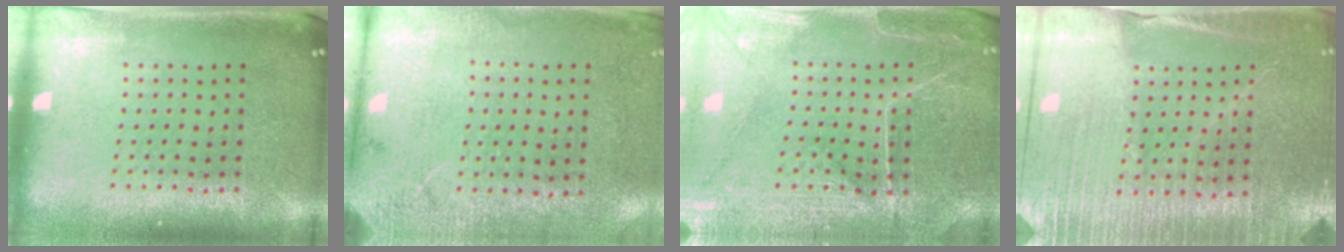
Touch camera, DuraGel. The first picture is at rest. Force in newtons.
{"total": 2.6, "press": 2.1, "slide": 1.5}
{"total": 1.1, "press": 1.0, "slide": 0.4}
{"total": 3.4, "press": 3.3, "slide": 0.7}